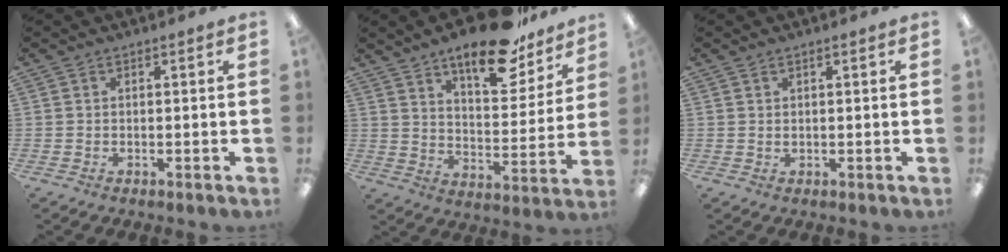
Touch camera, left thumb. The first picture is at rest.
{"total": 17.6, "force": [13.0, 6.4, 9.9], "torque": [-0.147, -0.072, 0.218]}
{"total": 0.8, "force": [0.4, 0.3, 0.7], "torque": [-0.014, 0.000, 0.007]}